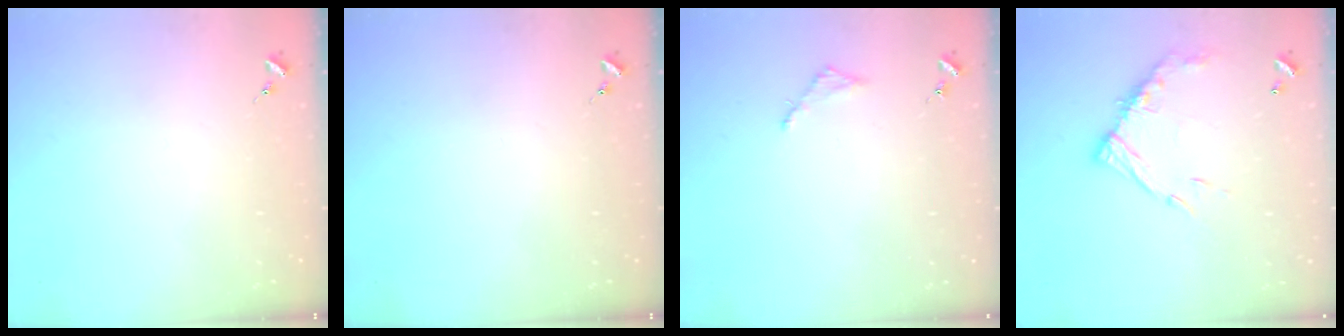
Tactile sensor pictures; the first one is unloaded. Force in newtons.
{"total": 0.0}
{"total": 2.8, "press": 2.7, "slide": 0.3}
{"total": 13.3, "press": 13.3, "slide": 1.1}